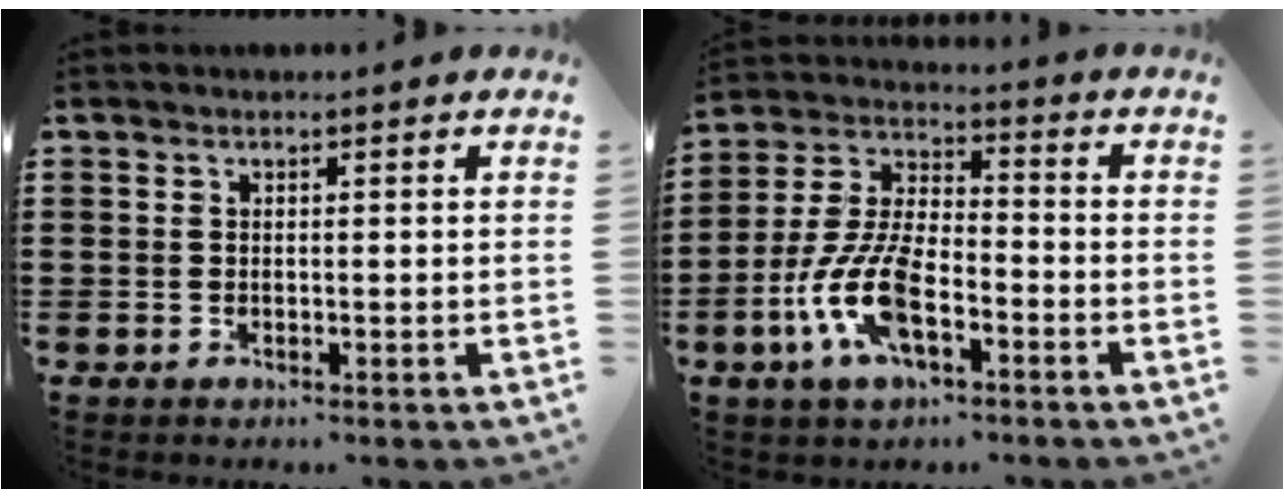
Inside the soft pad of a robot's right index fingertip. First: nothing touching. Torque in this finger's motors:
{"motor_torque": [2.14, 0.00, 1.05, 0.21]}